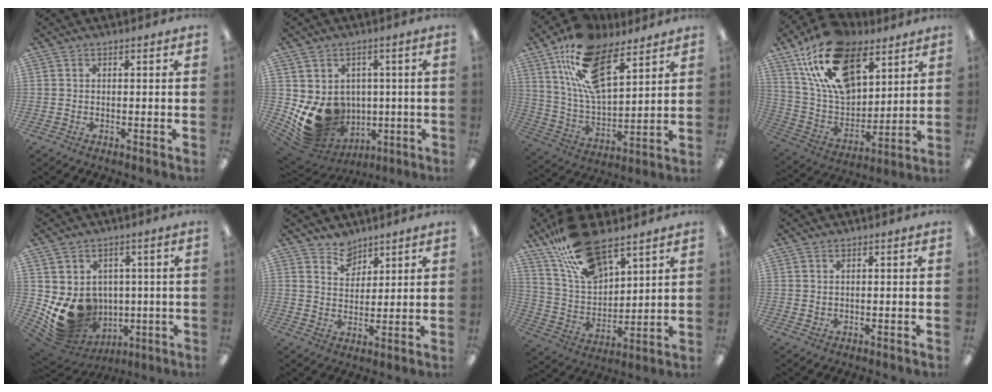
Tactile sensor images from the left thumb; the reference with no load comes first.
{"total": 12.6, "force": [-1.3, 11.0, 5.9], "torque": [-0.104, -0.018, -0.006]}
{"total": 18.8, "force": [11.5, 8.3, 12.3], "torque": [-0.240, -0.040, 0.204]}
{"total": 22.3, "force": [12.6, 12.4, 13.7], "torque": [-0.252, -0.045, 0.229]}
{"total": 12.0, "force": [-1.5, 10.6, 5.4], "torque": [-0.096, -0.018, -0.012]}
{"total": 6.2, "force": [5.2, 3.4, 0.6], "torque": [-0.009, -0.029, 0.096]}
{"total": 18.5, "force": [13.2, 7.9, 10.2], "torque": [-0.209, -0.056, 0.239]}
{"total": 0.9, "force": [0.6, 0.5, 0.2], "torque": [-0.005, 0.002, 0.012]}